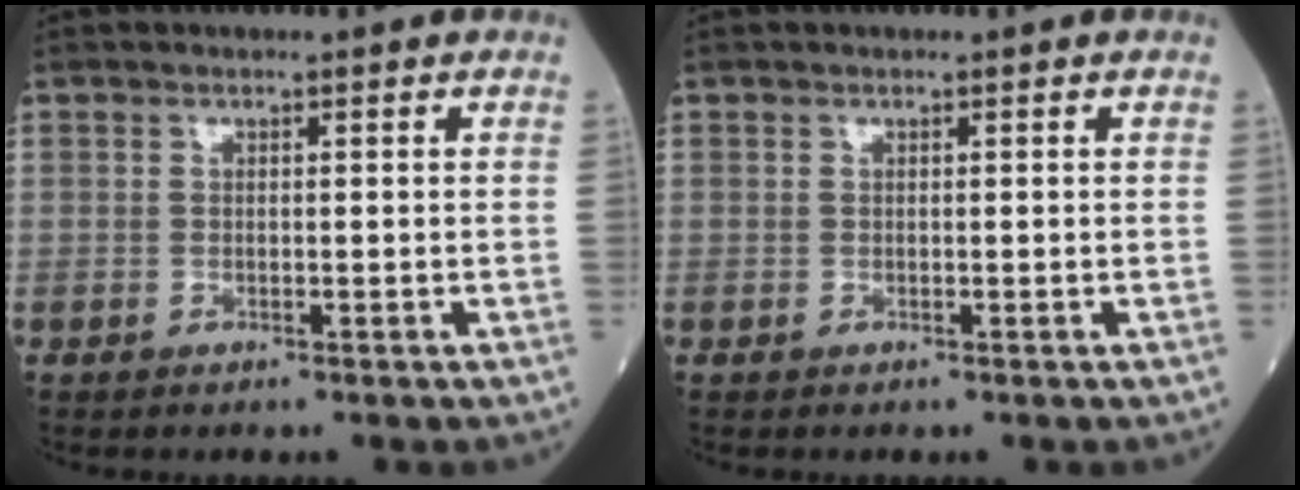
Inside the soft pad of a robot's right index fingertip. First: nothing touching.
{"total": 0.0}